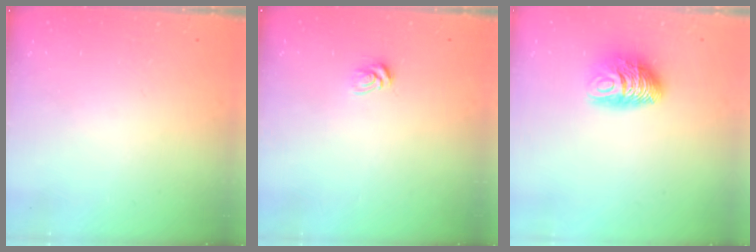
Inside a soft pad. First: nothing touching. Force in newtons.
{"total": 4.8, "press": 4.8, "slide": 0.4}
{"total": 9.0, "press": 9.0, "slide": 0.6}